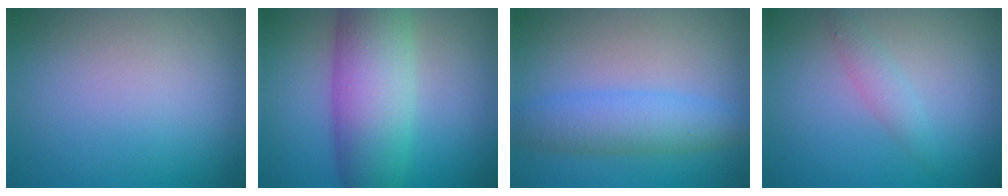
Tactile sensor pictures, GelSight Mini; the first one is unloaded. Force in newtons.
{"total": 8.9, "press": 8.9, "slide": 0.1}
{"total": 4.2, "press": 4.2, "slide": 0.2}
{"total": 1.6, "press": 1.6, "slide": 0.1}